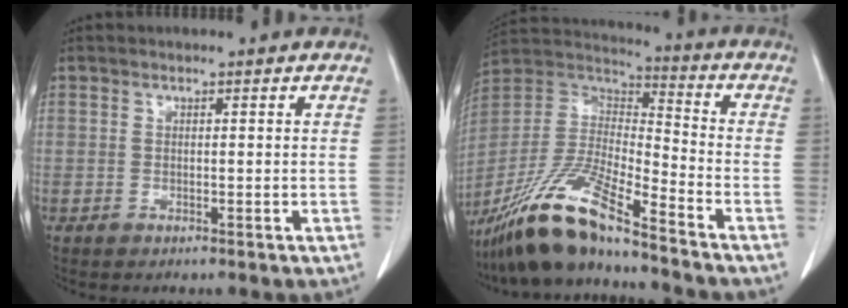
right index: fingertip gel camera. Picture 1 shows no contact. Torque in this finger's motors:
{"motor_torque": [1.12, -1.02, 0.36, 0.16]}